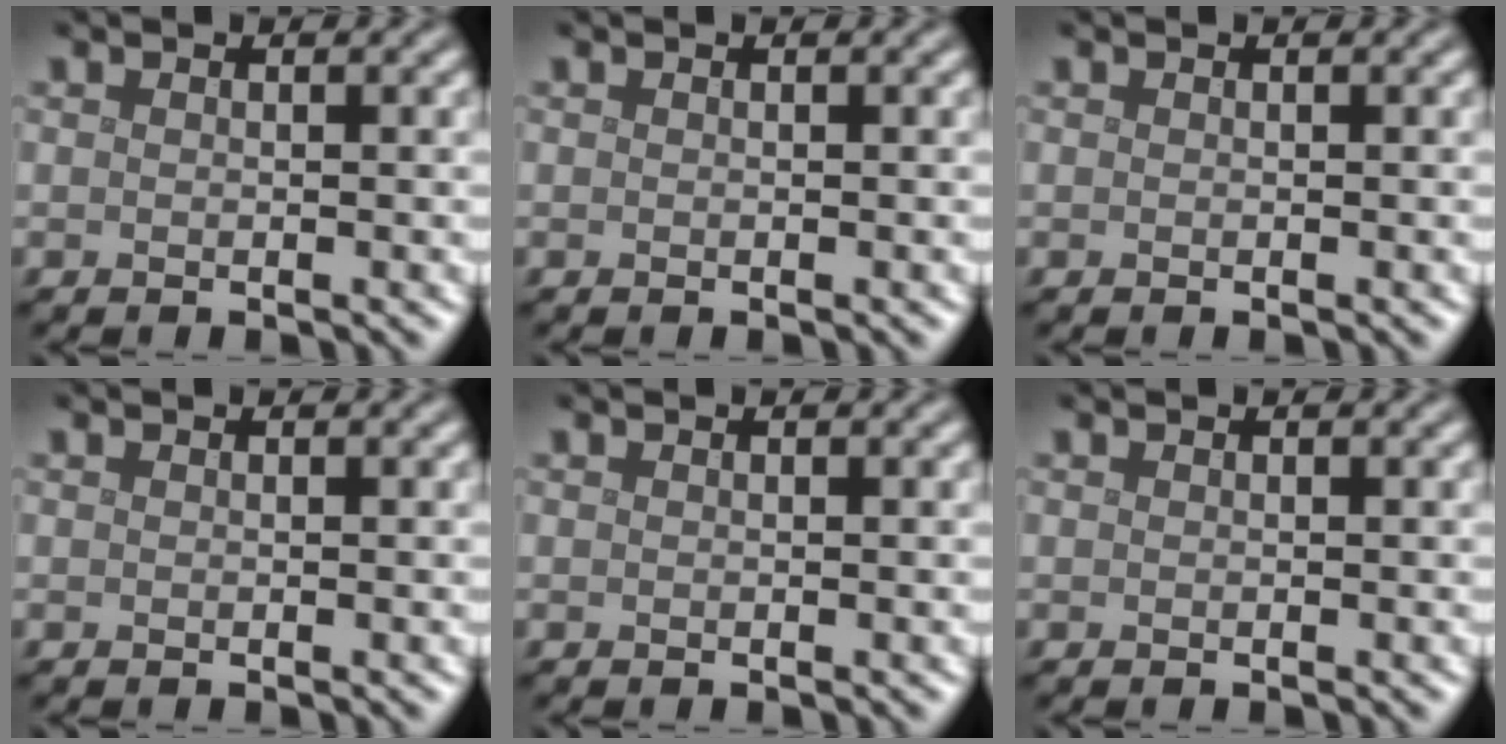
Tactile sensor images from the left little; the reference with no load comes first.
{"total": 0.0}
{"total": 0.0}
{"total": 0.0}
{"total": 0.0}
{"total": 0.0}